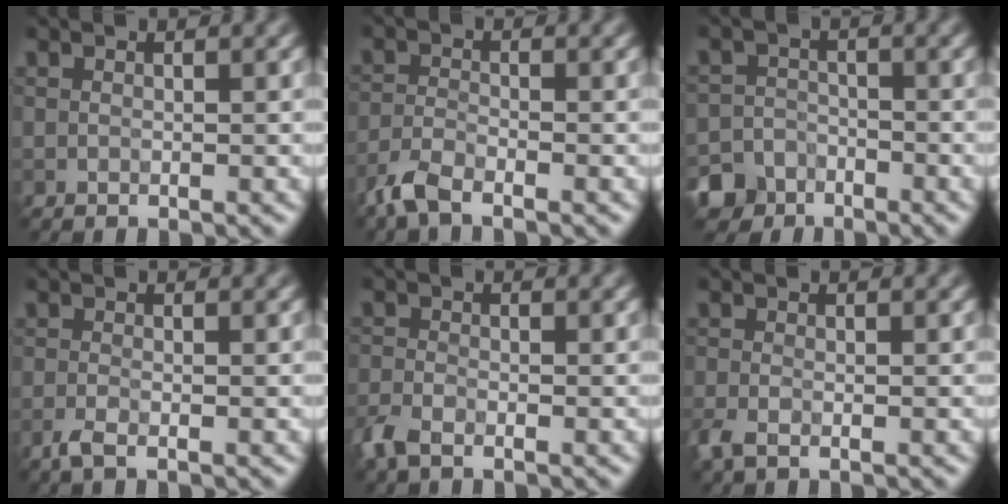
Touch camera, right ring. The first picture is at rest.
{"total": 2.9, "force": [-2.4, 0.7, 1.5], "torque": [-0.037, -0.007, -0.059]}
{"total": 5.2, "force": [-3.8, 3.4, 0.6], "torque": [0.003, -0.005, -0.065]}
{"total": 1.5, "force": [-0.9, 0.3, 1.1], "torque": [-0.025, -0.003, -0.024]}
{"total": 2.5, "force": [-1.8, 1.1, 1.4], "torque": [-0.036, -0.006, -0.047]}
{"total": 2.0, "force": [-1.1, 0.9, 1.4], "torque": [-0.036, -0.007, -0.030]}